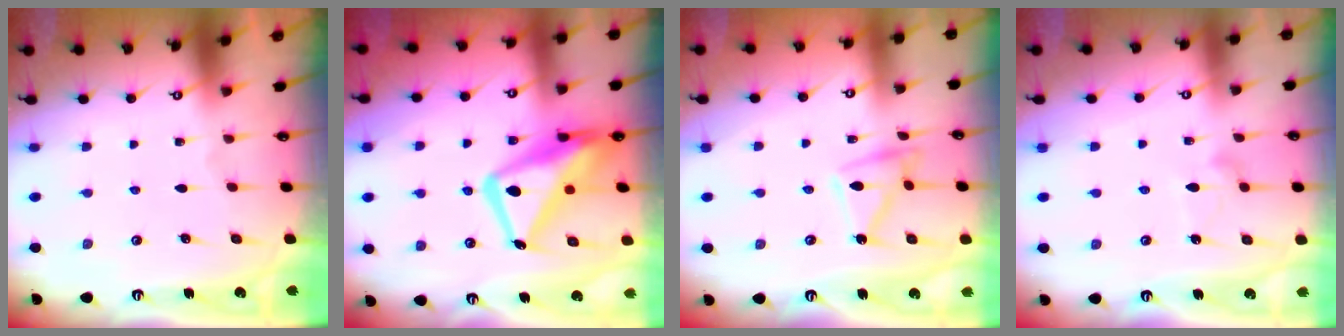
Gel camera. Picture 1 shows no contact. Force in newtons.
{"total": 17.2, "press": 17.2, "slide": 1.7}
{"total": 11.4, "press": 11.4, "slide": 0.4}
{"total": 9.9, "press": 9.9, "slide": 0.4}